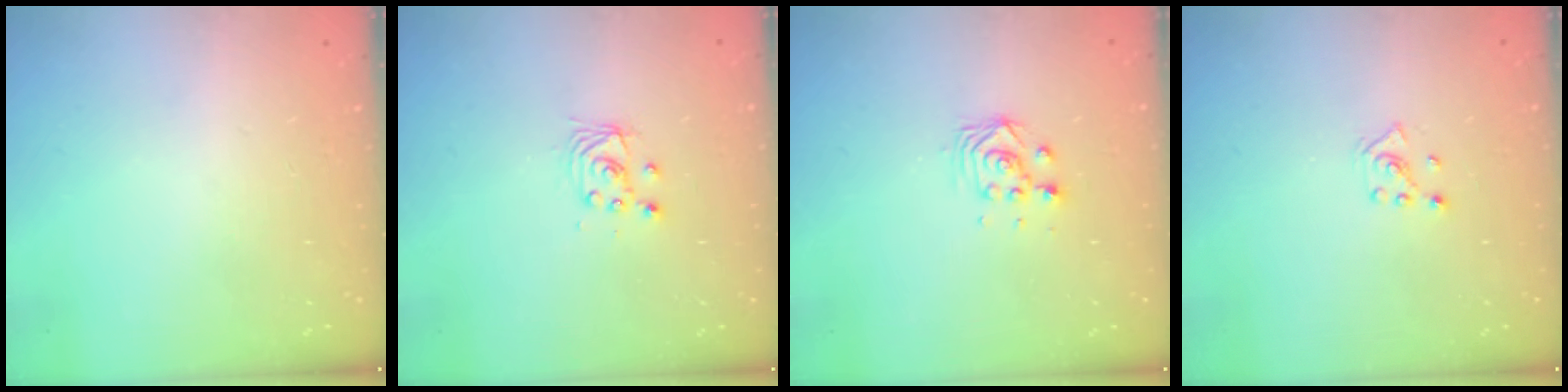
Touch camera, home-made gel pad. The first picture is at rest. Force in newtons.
{"total": 3.2, "press": 3.2, "slide": 0.2}
{"total": 3.0, "press": 3.0, "slide": 0.2}
{"total": 2.8, "press": 2.8, "slide": 0.2}